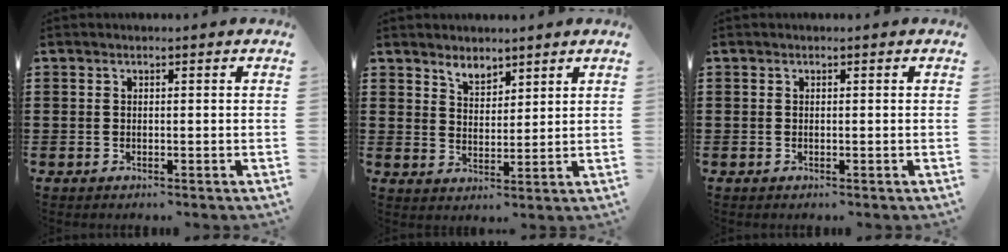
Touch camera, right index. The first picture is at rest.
{"total": 3.2, "force": [3.0, 1.1, 0.3], "torque": [-0.015, 0.003, 0.058]}
{"total": 0.0}